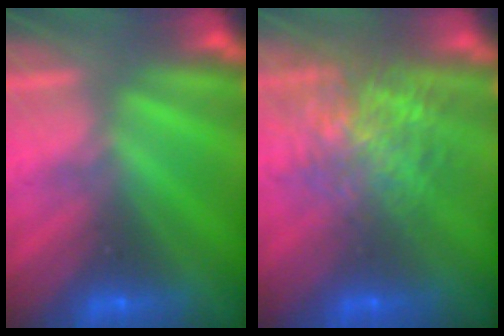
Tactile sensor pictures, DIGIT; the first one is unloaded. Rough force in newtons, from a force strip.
{"total": 7.2}